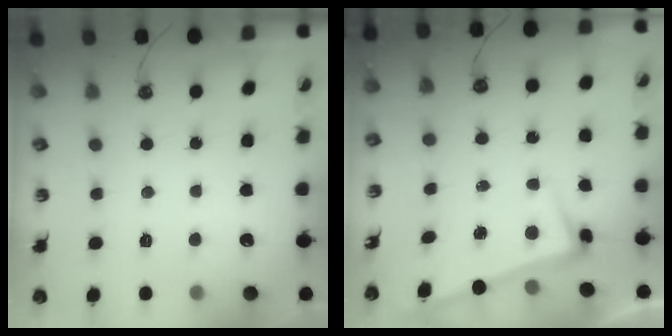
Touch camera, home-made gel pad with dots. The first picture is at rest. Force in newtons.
{"total": 3.4, "press": 3.3, "slide": 1.1}